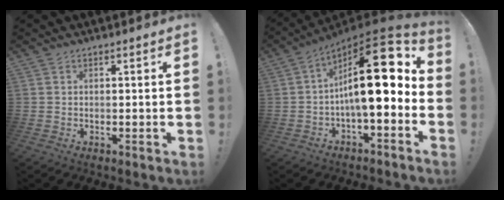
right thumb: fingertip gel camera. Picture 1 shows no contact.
{"total": 20.3, "force": [2.9, 6.2, 19.1], "torque": [-0.302, -0.016, 0.045]}